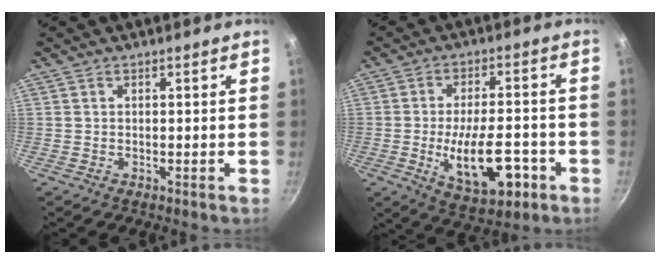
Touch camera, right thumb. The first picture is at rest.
{"total": 14.4, "force": [-4.4, 6.7, 12.0], "torque": [-0.168, 0.014, -0.059]}